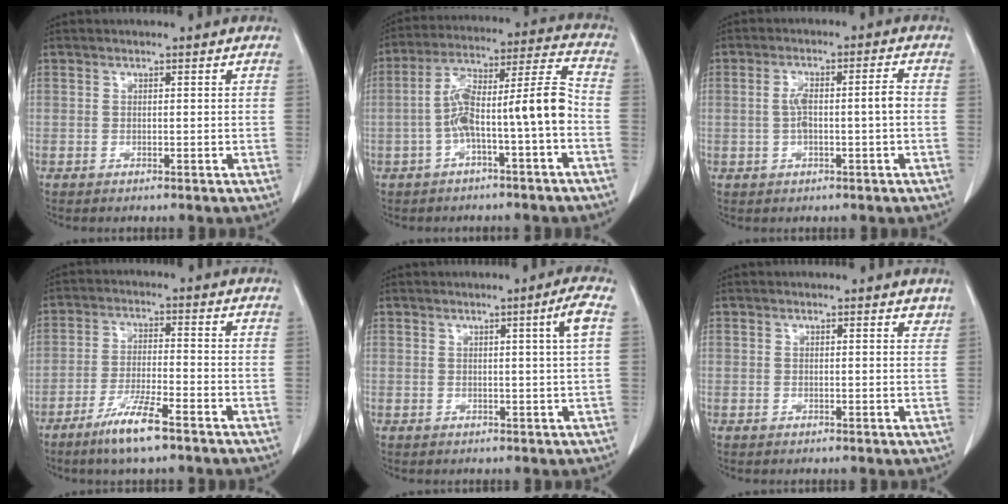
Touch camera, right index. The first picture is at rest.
{"total": 11.9, "force": [-3.2, 0.7, 11.5], "torque": [-0.197, 0.045, -0.054]}
{"total": 5.0, "force": [-0.4, 0.7, 5.0], "torque": [-0.098, 0.017, -0.005]}
{"total": 7.3, "force": [-4.9, 0.4, 5.4], "torque": [-0.108, -0.013, -0.093]}
{"total": 3.2, "force": [0.8, -1.0, 2.9], "torque": [-0.043, -0.005, 0.014]}
{"total": 2.0, "force": [1.8, 0.7, 0.6], "torque": [-0.002, -0.006, 0.010]}